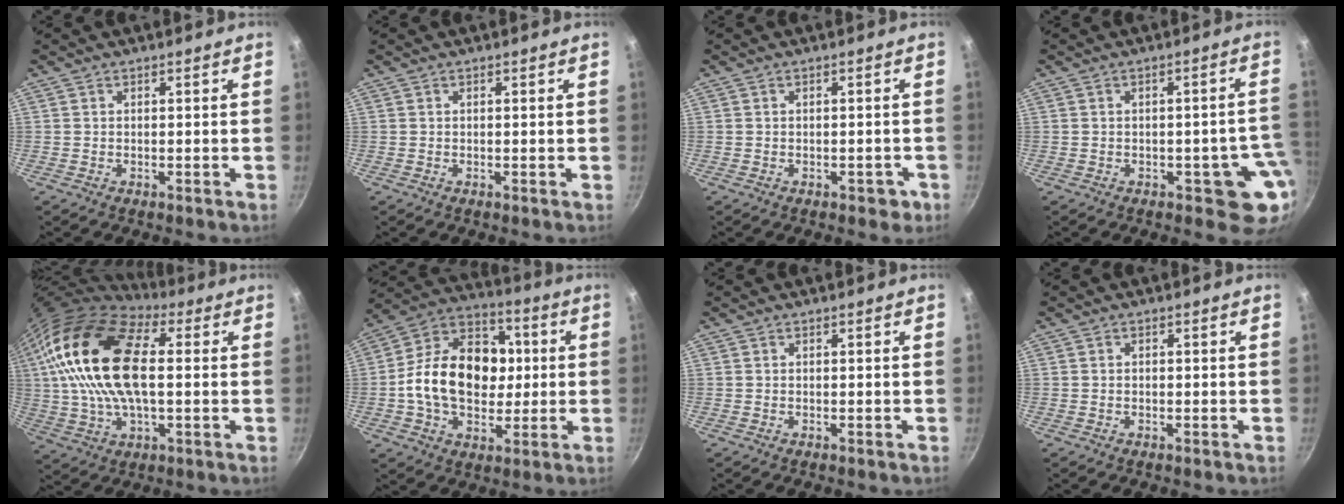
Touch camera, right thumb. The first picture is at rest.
{"total": 0.0}
{"total": 2.3, "force": [-1.0, 1.5, 1.4], "torque": [-0.002, 0.019, -0.001]}
{"total": 7.2, "force": [-2.2, 4.0, 5.5], "torque": [-0.007, 0.023, -0.024]}
{"total": 21.7, "force": [4.0, 11.2, 18.1], "torque": [-0.330, 0.010, 0.062]}
{"total": 20.4, "force": [0.2, 14.8, 14.1], "torque": [-0.197, 0.031, -0.011]}
{"total": 0.0}
{"total": 0.5, "force": [0.0, 0.4, 0.3], "torque": [-0.005, 0.004, -0.001]}